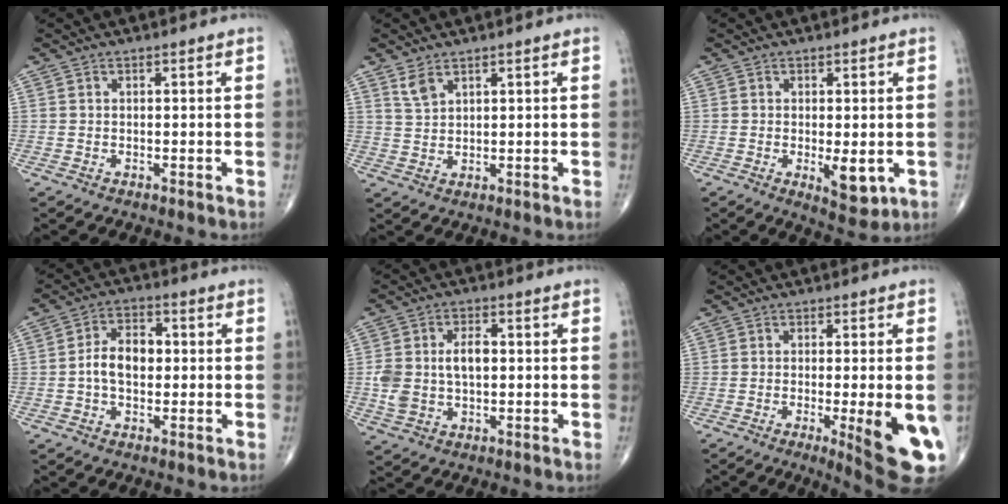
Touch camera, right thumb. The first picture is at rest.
{"total": 3.1, "force": [2.2, 1.3, 1.7], "torque": [-0.033, -0.007, 0.052]}
{"total": 5.6, "force": [-1.0, 2.3, 5.0], "torque": [-0.062, -0.014, -0.007]}
{"total": 7.5, "force": [-0.2, 4.8, 5.7], "torque": [-0.090, 0.021, -0.011]}
{"total": 8.7, "force": [0.3, 5.4, 6.8], "torque": [-0.131, 0.016, 0.010]}
{"total": 13.9, "force": [-3.9, 2.8, 13.0], "torque": [-0.130, -0.016, -0.040]}